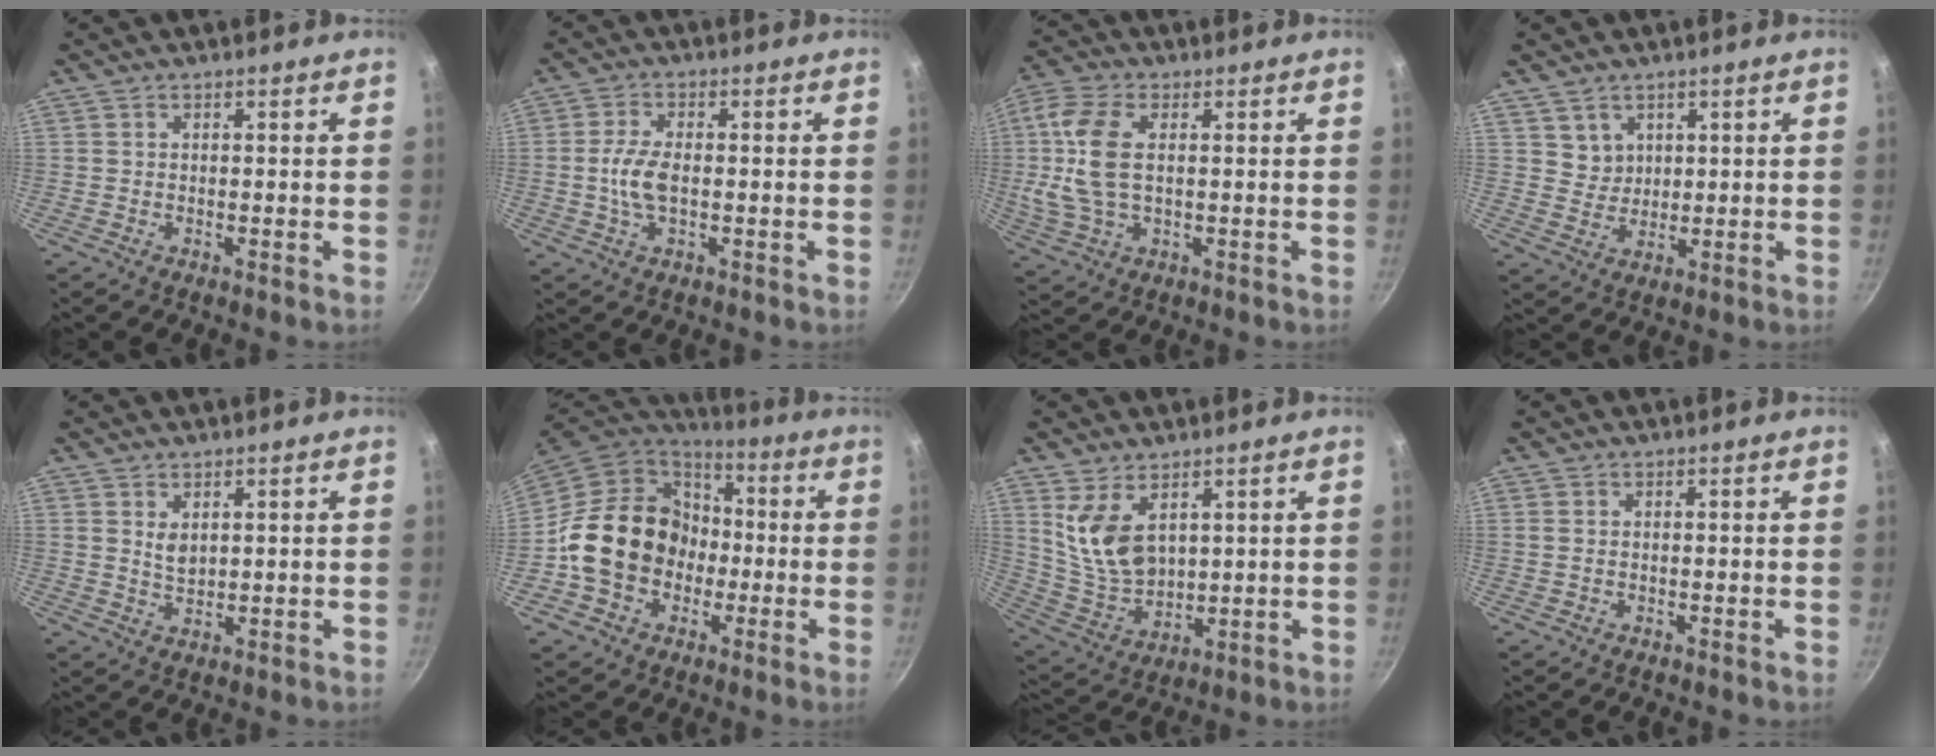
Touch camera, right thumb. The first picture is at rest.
{"total": 5.8, "force": [-0.4, 3.0, 5.0], "torque": [-0.101, 0.009, -0.012]}
{"total": 11.7, "force": [1.2, 6.2, 9.9], "torque": [-0.210, 0.009, 0.018]}
{"total": 3.6, "force": [1.7, 3.0, 0.9], "torque": [0.005, -0.005, 0.036]}
{"total": 3.1, "force": [1.4, 1.8, 2.1], "torque": [-0.034, -0.011, 0.028]}
{"total": 19.1, "force": [-2.4, 16.2, 9.8], "torque": [-0.145, 0.049, -0.039]}
{"total": 11.0, "force": [4.5, 6.6, 7.6], "torque": [-0.132, -0.042, 0.104]}
{"total": 0.7, "force": [0.1, 0.5, 0.5], "torque": [-0.010, 0.001, 0.002]}